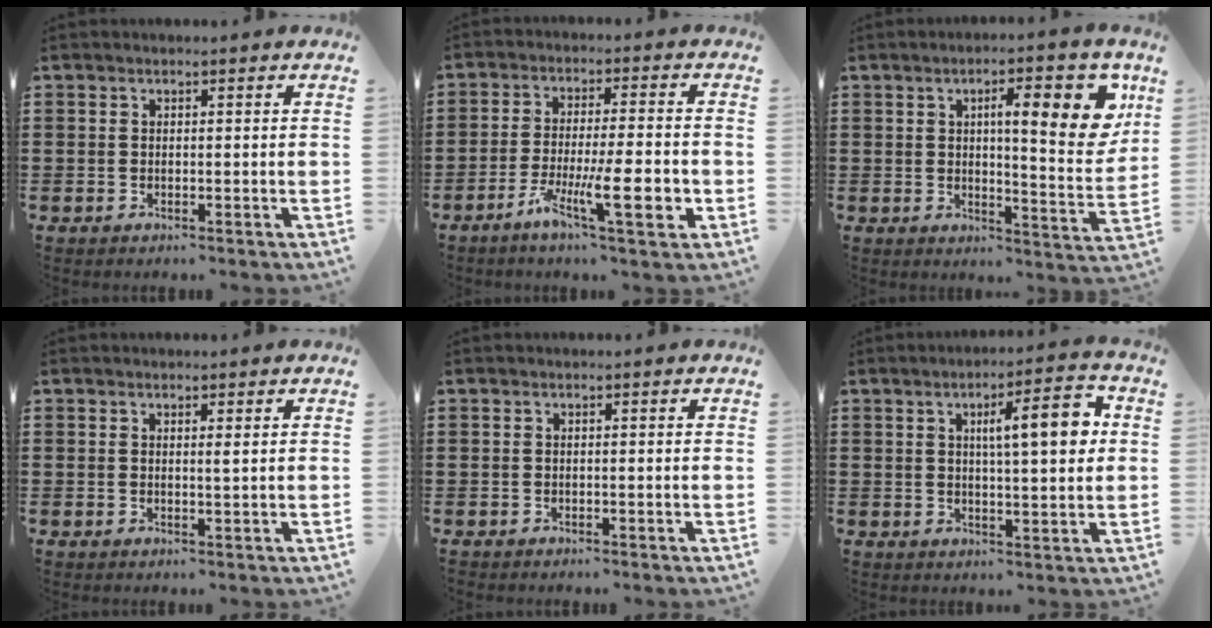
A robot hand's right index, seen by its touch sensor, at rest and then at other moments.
{"total": 11.3, "force": [-4.0, 2.1, 10.4], "torque": [-0.180, -0.001, -0.068]}
{"total": 10.6, "force": [3.9, 2.6, 9.5], "torque": [-0.140, -0.015, 0.054]}
{"total": 1.0, "force": [0.5, 0.0, 0.8], "torque": [-0.010, -0.005, 0.007]}
{"total": 0.0}
{"total": 8.4, "force": [2.1, 1.7, 7.9], "torque": [-0.130, -0.004, 0.027]}